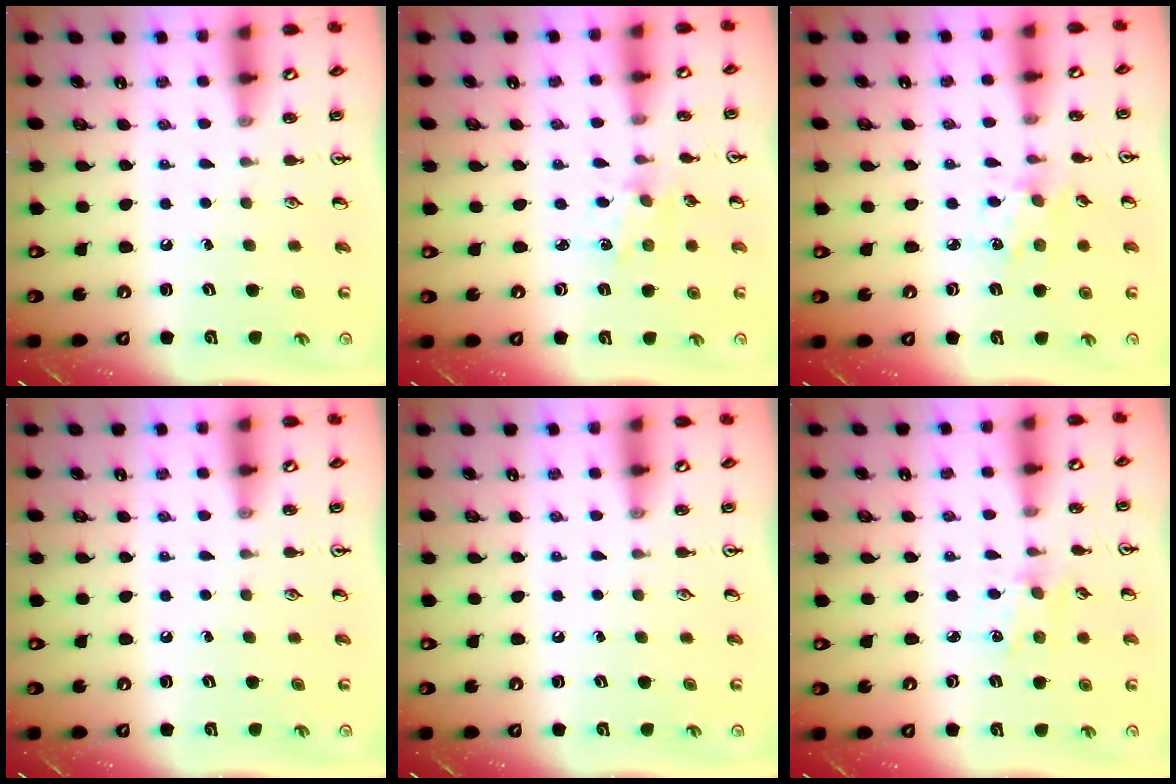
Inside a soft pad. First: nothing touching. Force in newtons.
{"total": 1.2, "press": 1.2, "slide": 0.2}
{"total": 2.0, "press": 2.0, "slide": 0.4}
{"total": 0.0}
{"total": 0.0}
{"total": 2.3, "press": 2.2, "slide": 0.4}